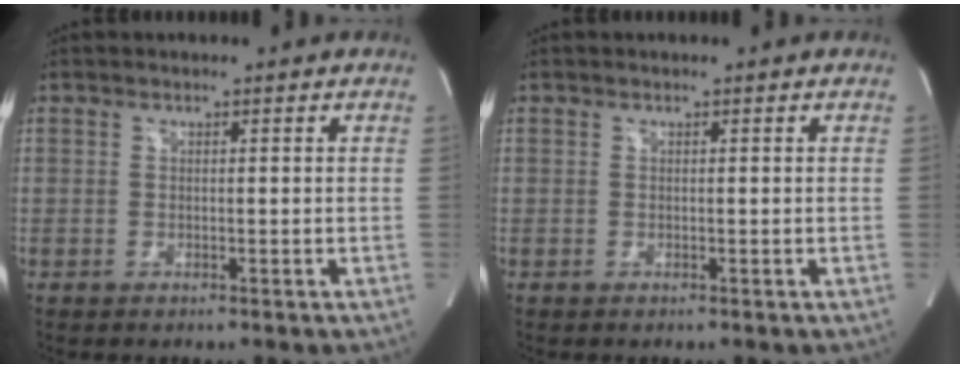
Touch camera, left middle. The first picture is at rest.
{"total": 0.0}